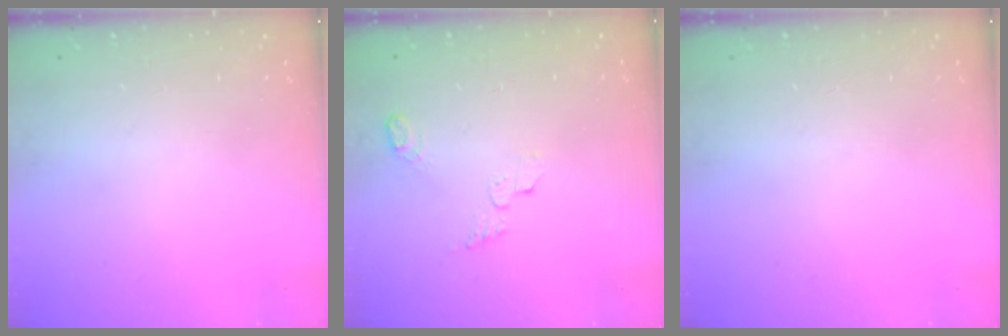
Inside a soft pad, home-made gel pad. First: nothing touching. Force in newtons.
{"total": 5.4, "press": 5.4, "slide": 0.5}
{"total": 0.0}